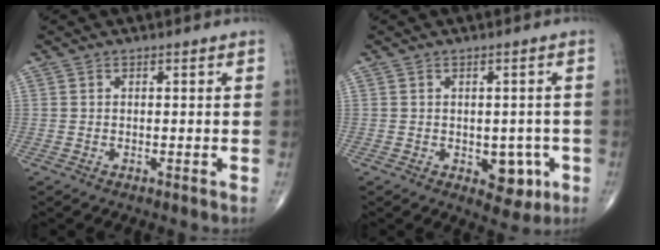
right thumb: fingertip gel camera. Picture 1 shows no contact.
{"total": 5.8, "force": [-1.7, 3.7, 4.1], "torque": [-0.018, 0.004, -0.016]}